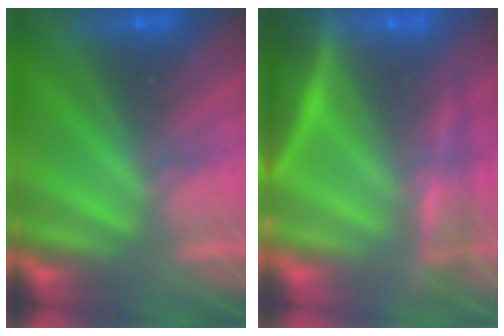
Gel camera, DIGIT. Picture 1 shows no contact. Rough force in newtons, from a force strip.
{"total": 8.7}